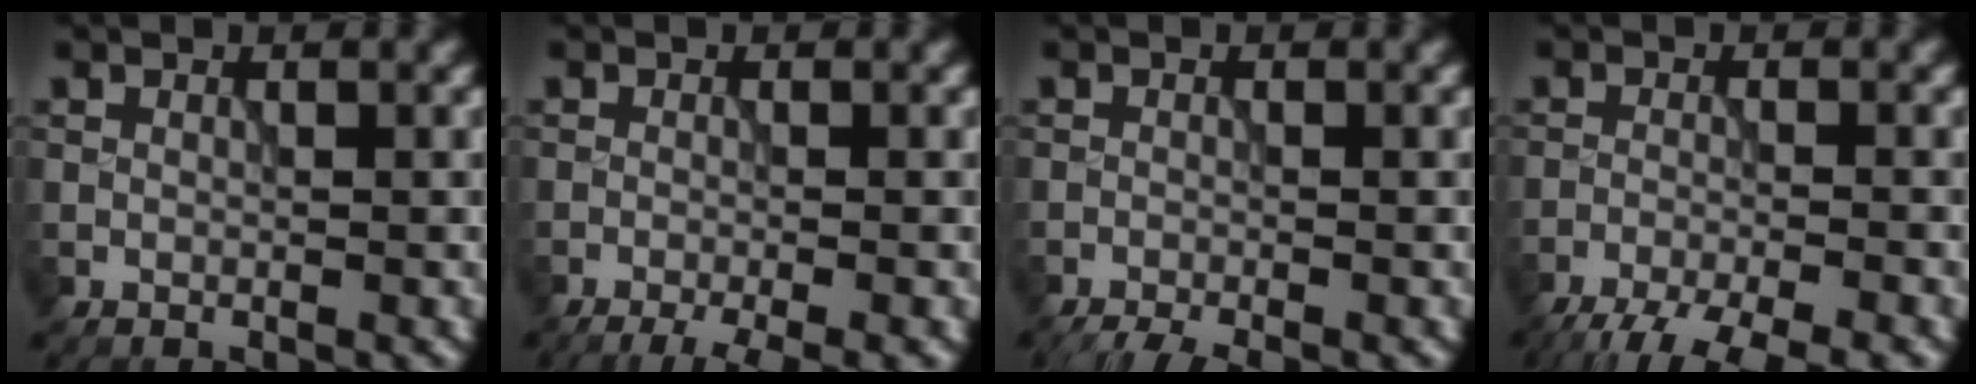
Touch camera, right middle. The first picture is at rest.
{"total": 5.4, "force": [-3.6, 1.3, 3.8], "torque": [-0.043, -0.012, -0.052]}
{"total": 3.7, "force": [-3.1, 0.6, 1.9], "torque": [-0.030, -0.014, -0.055]}
{"total": 8.6, "force": [-7.2, 1.7, 4.5], "torque": [-0.079, -0.027, -0.111]}